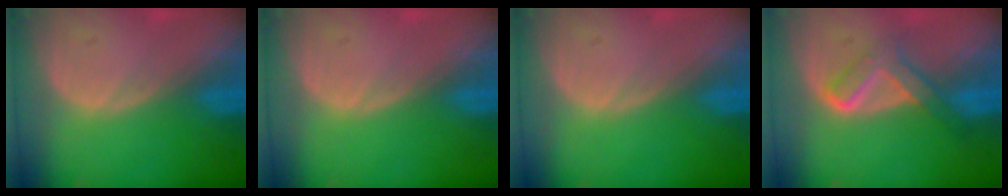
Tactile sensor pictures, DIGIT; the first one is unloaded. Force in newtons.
{"total": 0.0}
{"total": 0.0}
{"total": 5.1, "press": 5.0, "slide": 0.8}